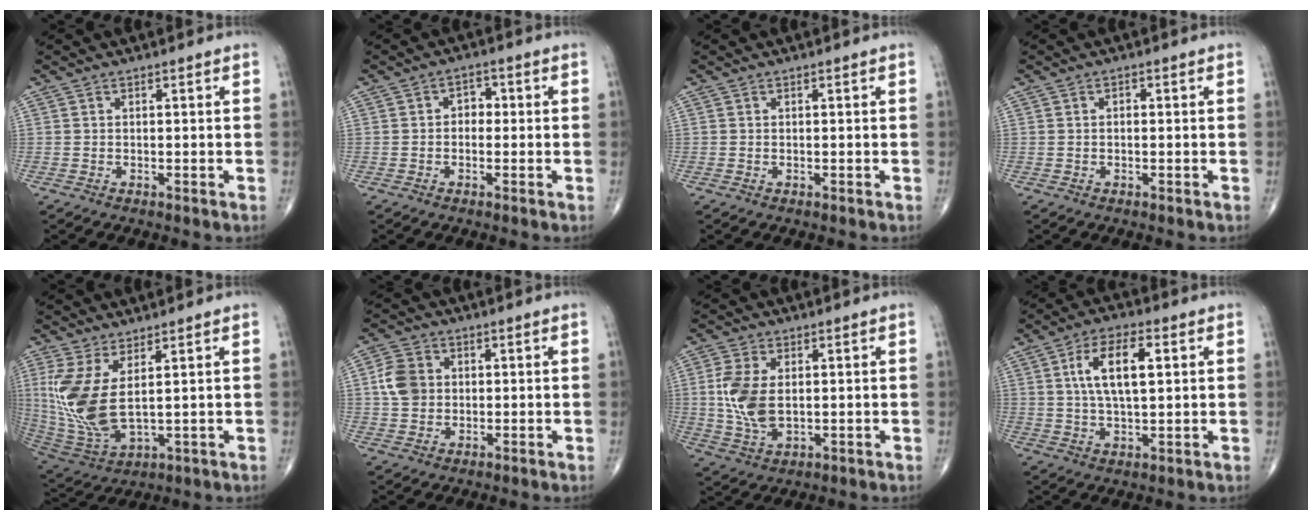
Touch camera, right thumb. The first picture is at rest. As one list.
[{"total": 2.6, "force": [-0.2, 2.1, 1.5], "torque": [-0.001, 0.011, -0.014]}, {"total": 0.0}, {"total": 0.6, "force": [-0.1, 0.4, 0.4], "torque": [-0.003, 0.000, -0.002]}, {"total": 12.9, "force": [2.8, 5.3, 11.5], "torque": [-0.261, -0.027, 0.075]}, {"total": 6.3, "force": [0.7, 5.2, 3.5], "torque": [-0.056, 0.005, 0.009]}, {"total": 9.4, "force": [0.8, 5.5, 7.6], "torque": [-0.160, -0.007, 0.024]}, {"total": 10.4, "force": [2.6, 4.4, 9.0], "torque": [-0.156, 0.000, 0.045]}]